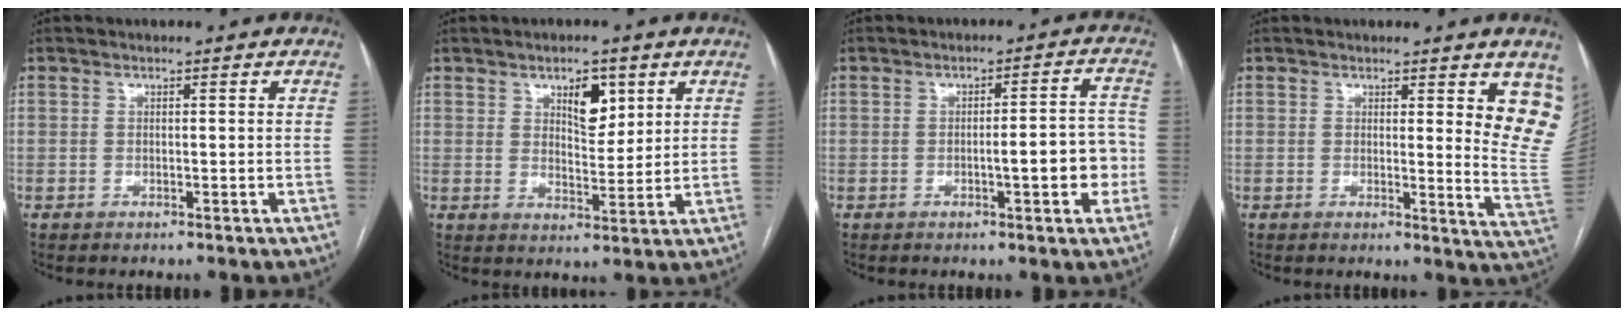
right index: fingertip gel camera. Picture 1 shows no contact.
{"total": 6.1, "force": [3.1, 2.8, 4.5], "torque": [-0.070, -0.001, 0.052]}
{"total": 6.8, "force": [-1.4, 1.5, 6.5], "torque": [-0.081, 0.019, -0.016]}
{"total": 8.8, "force": [4.9, 1.2, 7.2], "torque": [-0.074, -0.028, 0.039]}